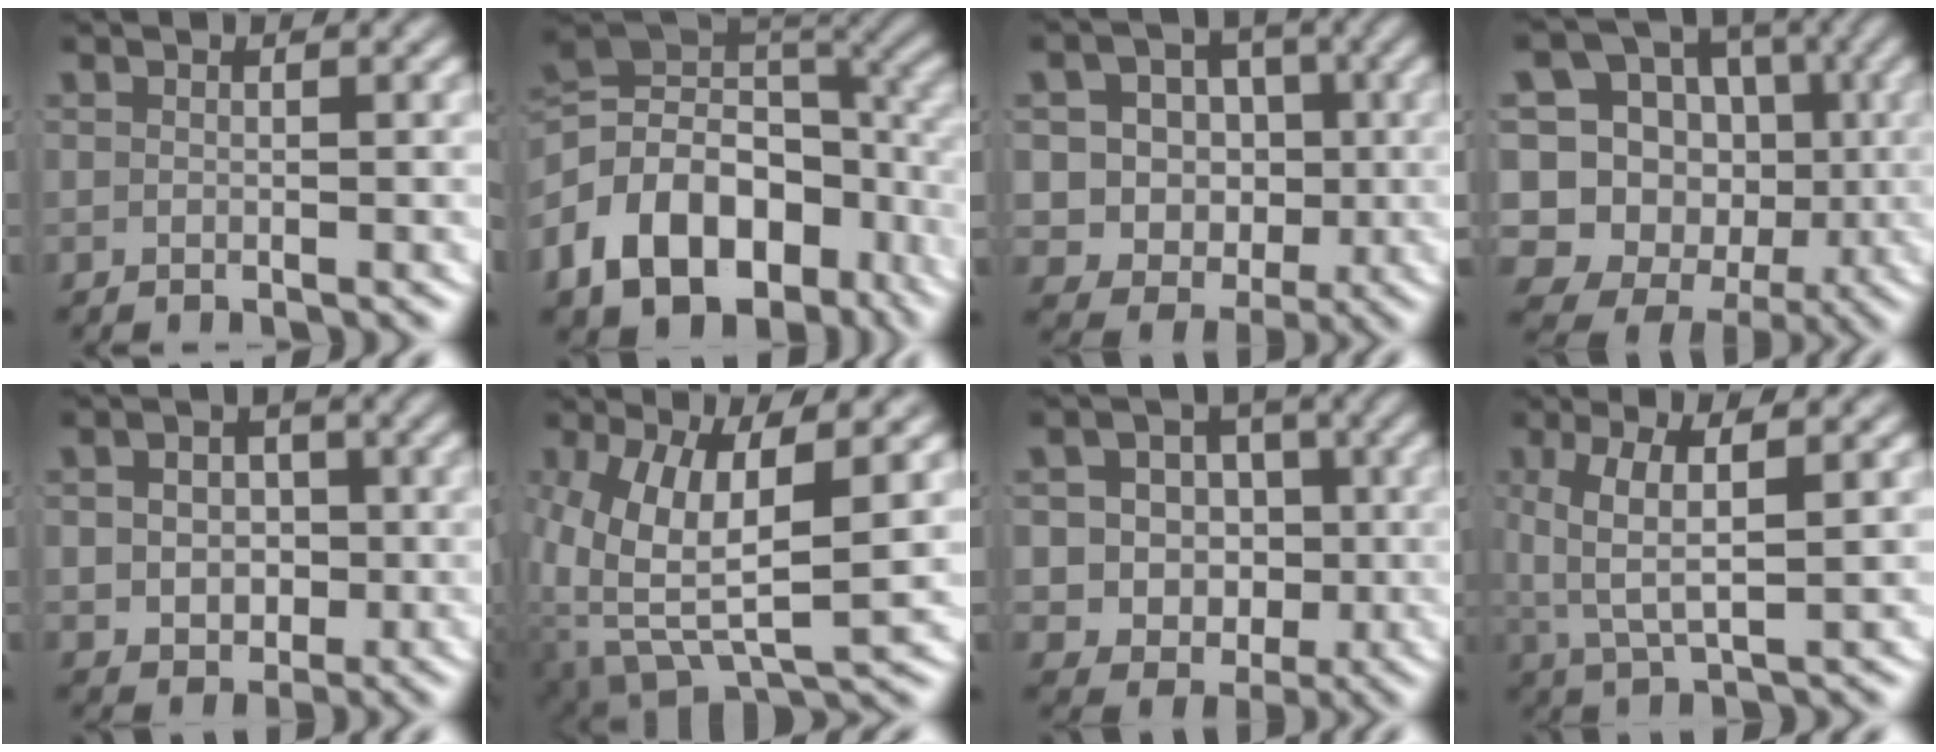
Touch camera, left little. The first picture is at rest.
{"total": 14.5, "force": [-3.9, 10.6, 9.1], "torque": [-0.170, -0.038, -0.043]}
{"total": 13.0, "force": [-1.8, 12.2, 4.1], "torque": [-0.104, -0.048, -0.038]}
{"total": 17.3, "force": [-1.9, 15.5, 7.4], "torque": [-0.178, -0.064, -0.027]}
{"total": 4.4, "force": [-0.5, 3.9, 2.1], "torque": [-0.025, -0.015, -0.003]}
{"total": 10.9, "force": [-1.0, 6.7, 8.5], "torque": [-0.173, -0.044, 0.012]}
{"total": 11.0, "force": [-2.0, 10.2, 3.5], "torque": [-0.078, -0.040, -0.039]}
{"total": 3.8, "force": [0.6, 1.2, 3.6], "torque": [-0.080, -0.006, 0.021]}